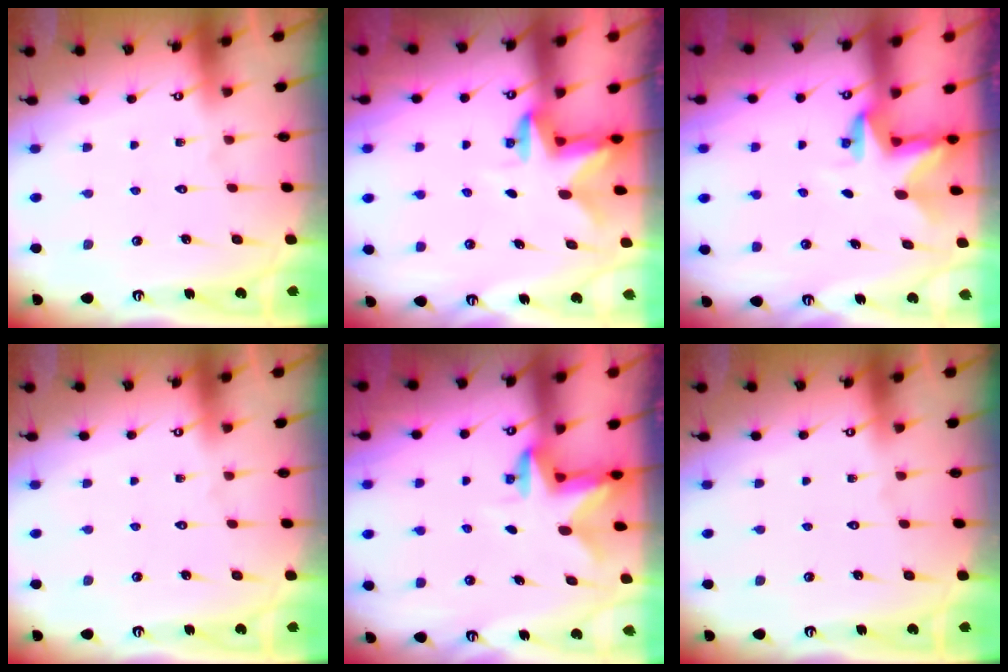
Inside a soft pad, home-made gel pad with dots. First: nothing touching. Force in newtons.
{"total": 2.6, "press": 2.5, "slide": 0.5}
{"total": 2.8, "press": 2.8, "slide": 0.2}
{"total": 0.0}
{"total": 2.5, "press": 2.5, "slide": 0.5}
{"total": 0.0}